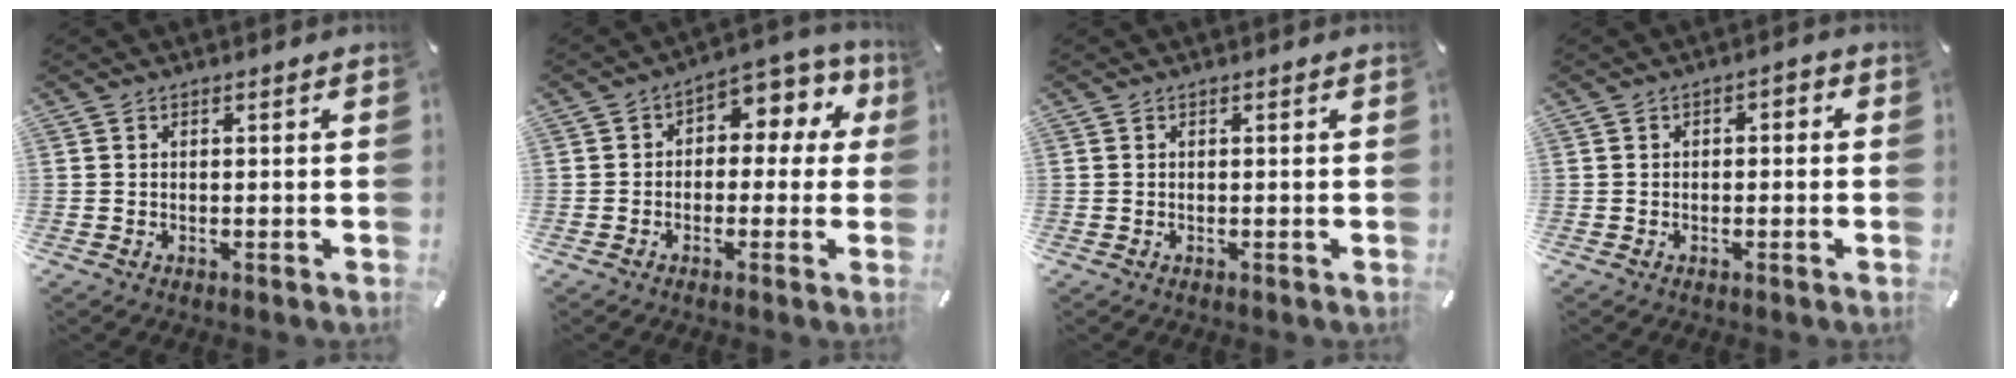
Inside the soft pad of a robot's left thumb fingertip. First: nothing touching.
{"total": 6.5, "force": [1.1, 4.9, 4.1], "torque": [-0.061, -0.001, 0.015]}
{"total": 0.0}
{"total": 1.9, "force": [-1.4, 1.0, 0.9], "torque": [-0.015, 0.012, -0.029]}